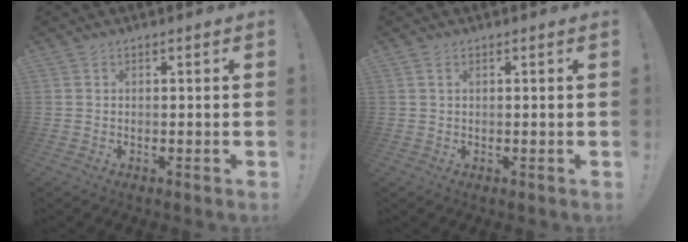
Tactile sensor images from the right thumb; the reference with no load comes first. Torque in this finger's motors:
{"motor_torque": [-0.08, -0.05, -0.04, -0.08, 0.07]}